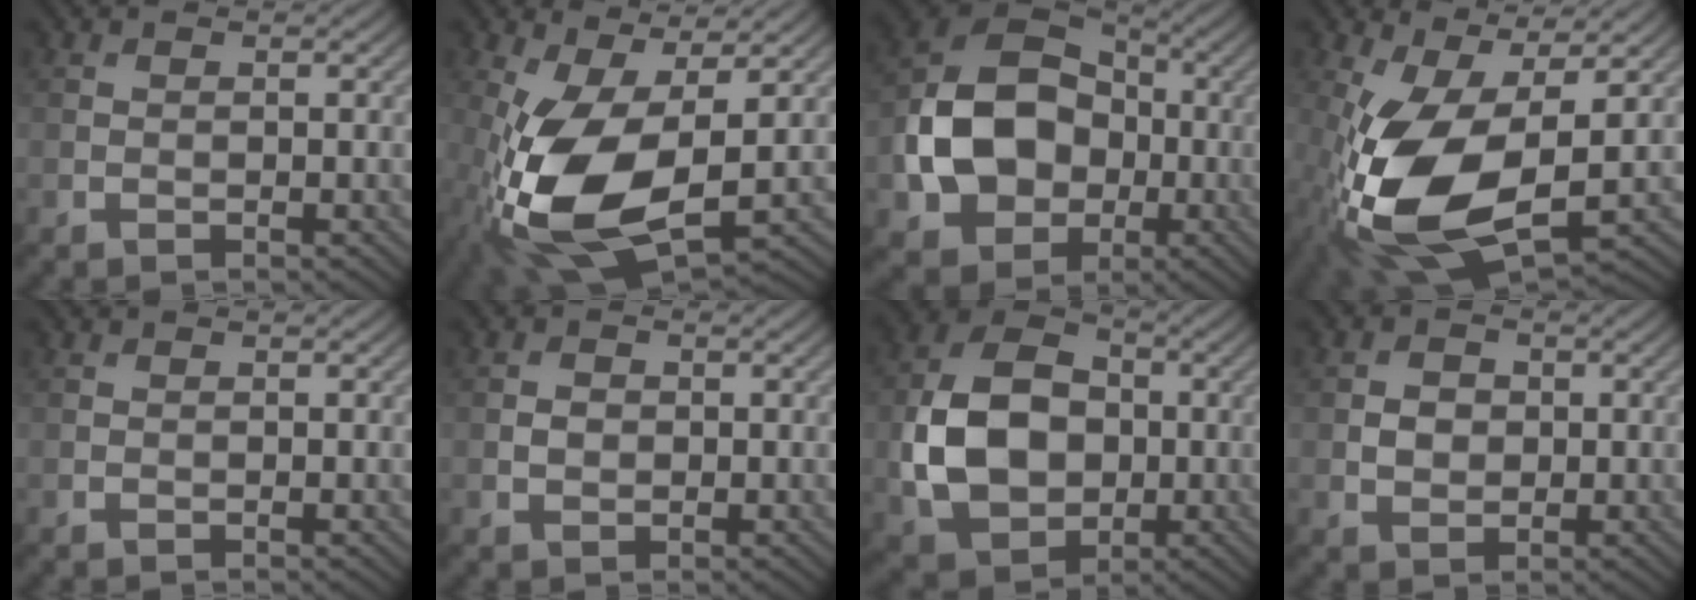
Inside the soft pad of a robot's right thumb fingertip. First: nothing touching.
{"total": 14.0, "force": [-2.2, 6.7, 12.1], "torque": [-0.273, -0.019, -0.039]}
{"total": 13.4, "force": [-1.9, 10.5, 8.1], "torque": [-0.171, 0.001, -0.047]}
{"total": 15.5, "force": [-2.7, 7.6, 13.2], "torque": [-0.294, -0.026, -0.042]}
{"total": 0.0}
{"total": 1.5, "force": [-0.1, 1.2, 0.9], "torque": [-0.018, -0.004, -0.005]}
{"total": 12.2, "force": [-1.4, 9.1, 8.0], "torque": [-0.180, 0.000, -0.028]}
{"total": 2.6, "force": [0.0, 2.1, 1.4], "torque": [-0.029, -0.003, -0.004]}